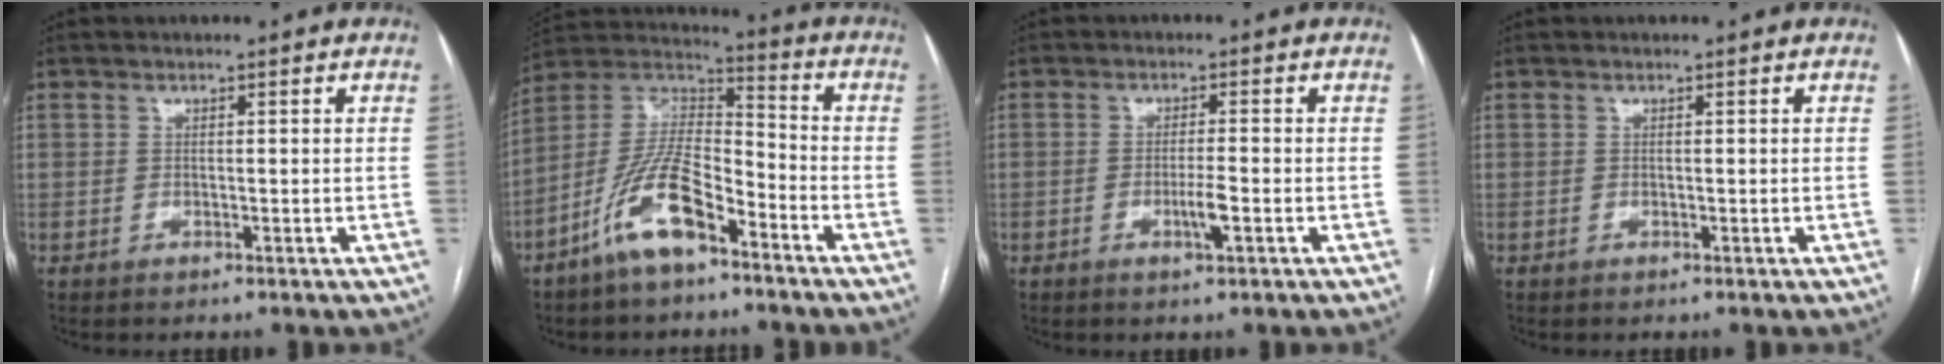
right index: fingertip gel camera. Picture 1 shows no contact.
{"total": 12.9, "force": [-7.5, 4.4, 9.5], "torque": [-0.204, 0.008, -0.141]}
{"total": 3.1, "force": [-1.1, 0.2, 2.9], "torque": [-0.055, -0.004, -0.019]}
{"total": 0.0}